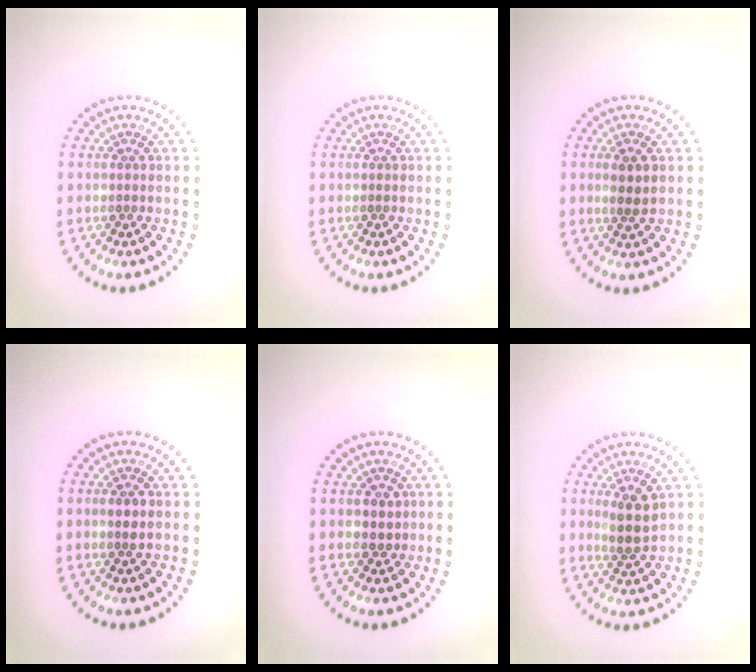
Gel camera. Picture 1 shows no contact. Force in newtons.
{"total": 0.0}
{"total": 2.0, "press": 1.8, "slide": 0.8}
{"total": 1.3, "press": 1.2, "slide": 0.5}
{"total": 1.5, "press": 1.4, "slide": 0.7}
{"total": 2.6, "press": 2.3, "slide": 1.3}